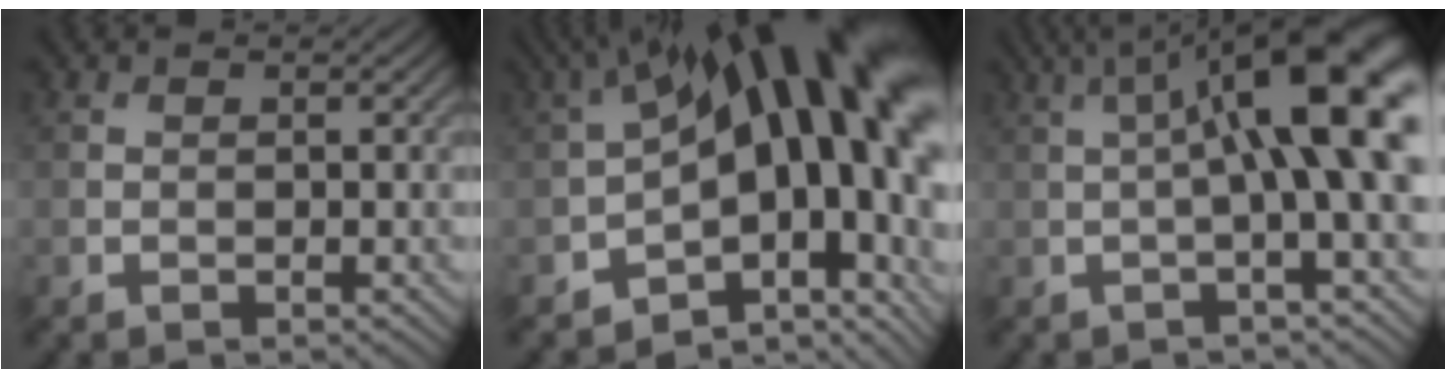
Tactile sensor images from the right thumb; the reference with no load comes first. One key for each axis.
{"total": 19.1, "fx": 2.2, "fy": 9.8, "fz": 16.2, "tx": -0.219, "ty": -0.019, "tz": 0.068}
{"total": 13.5, "fx": 1.9, "fy": 3.3, "fz": 13.0, "tx": -0.180, "ty": 0.014, "tz": 0.030}